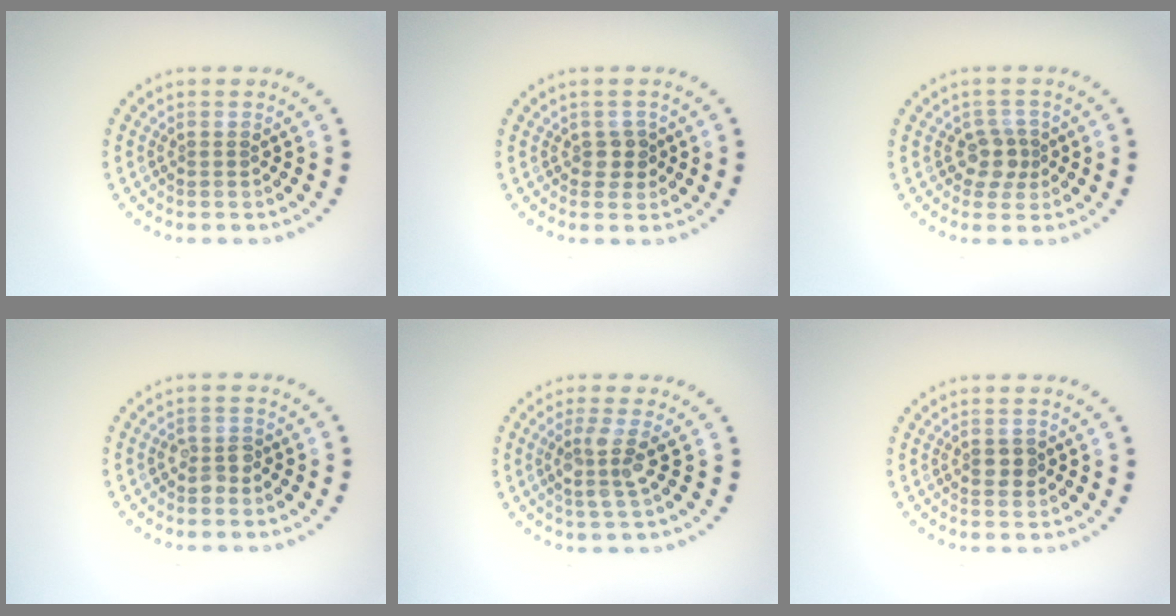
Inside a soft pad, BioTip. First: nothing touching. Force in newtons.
{"total": 1.5, "press": 1.4, "slide": 0.6}
{"total": 2.2, "press": 1.8, "slide": 1.3}
{"total": 1.7, "press": 1.6, "slide": 0.4}
{"total": 2.8, "press": 2.3, "slide": 1.6}
{"total": 1.5, "press": 1.5, "slide": 0.0}